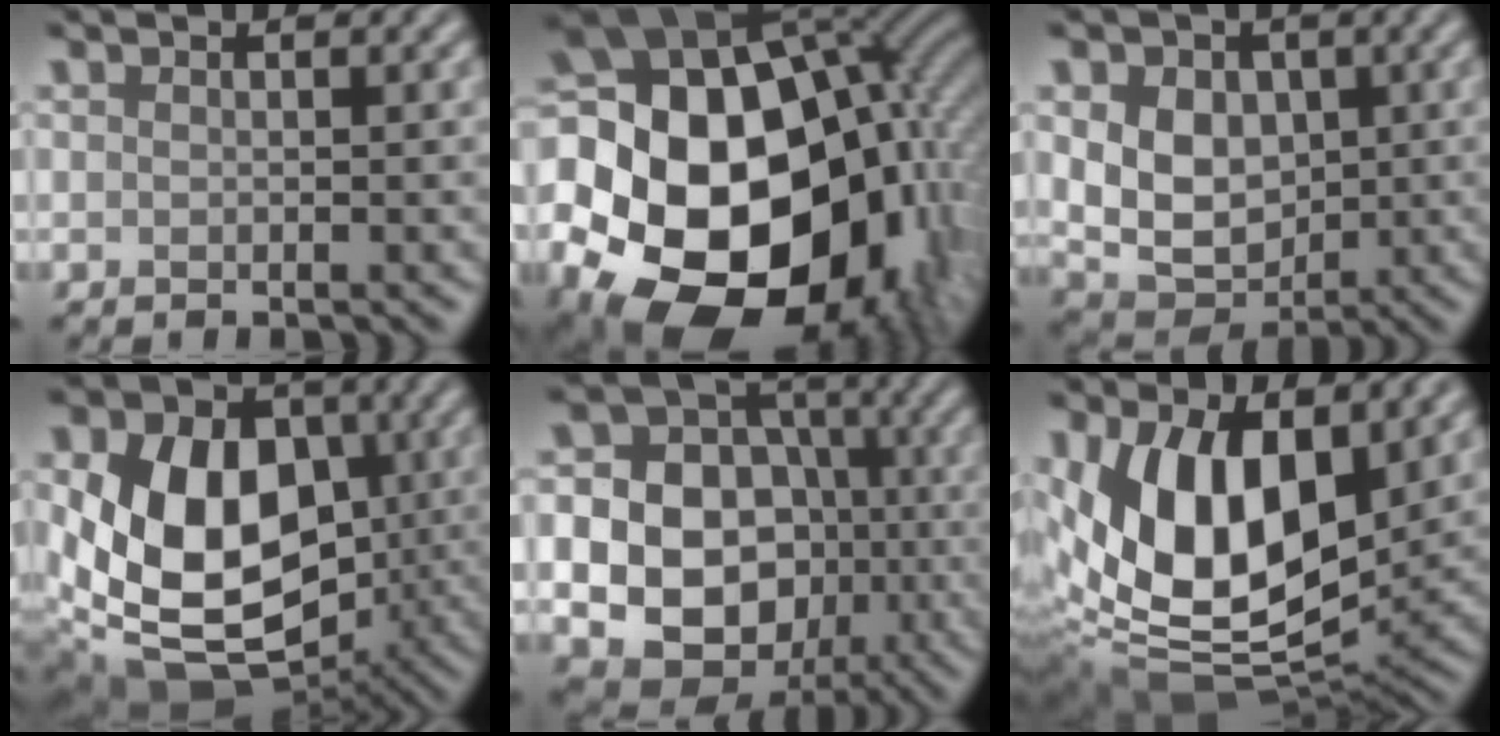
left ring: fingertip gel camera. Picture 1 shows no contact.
{"total": 23.9, "force": [-5.1, 17.5, 15.4], "torque": [-0.295, -0.048, -0.088]}
{"total": 6.4, "force": [0.8, 5.0, 3.9], "torque": [-0.075, -0.011, 0.019]}
{"total": 13.1, "force": [-0.7, 9.5, 9.0], "torque": [-0.164, -0.023, -0.013]}
{"total": 16.6, "force": [-2.6, 14.9, 6.7], "torque": [-0.151, -0.010, -0.054]}
{"total": 13.4, "force": [2.7, 7.3, 10.9], "torque": [-0.194, -0.020, 0.044]}